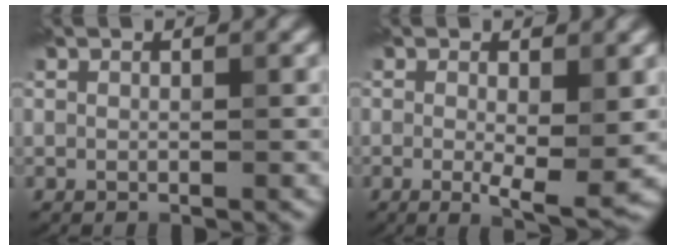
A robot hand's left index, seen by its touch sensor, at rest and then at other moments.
{"total": 4.0, "force": [-0.4, 0.9, 3.9], "torque": [-0.059, -0.013, -0.007]}